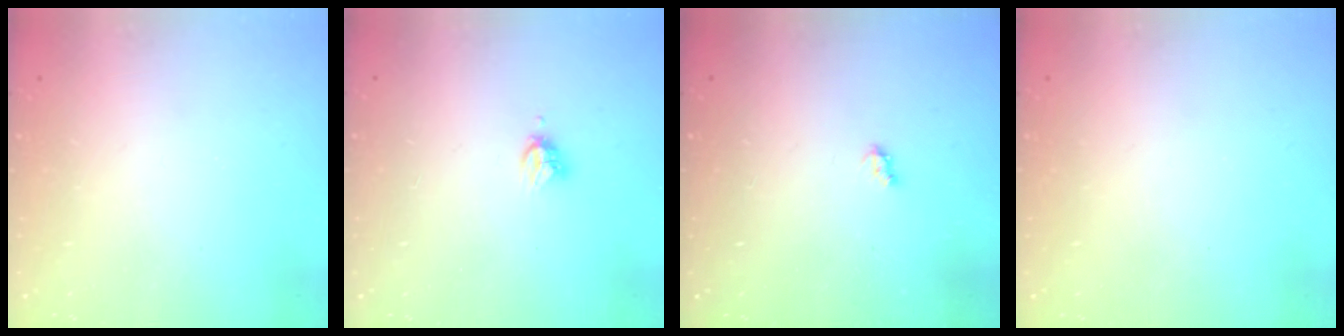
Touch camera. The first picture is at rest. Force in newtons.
{"total": 3.6, "press": 3.6, "slide": 0.5}
{"total": 2.6, "press": 2.6, "slide": 0.4}
{"total": 0.0}